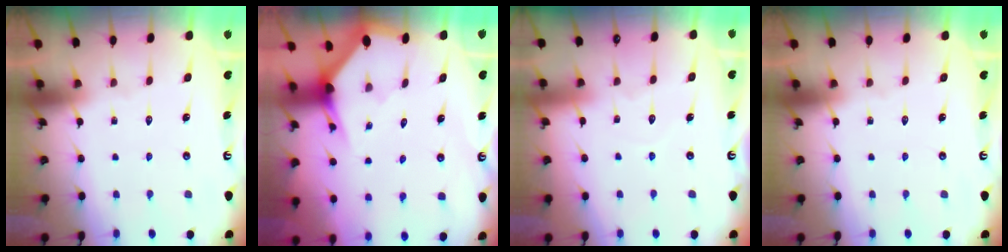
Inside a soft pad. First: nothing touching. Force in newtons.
{"total": 2.8, "press": 2.8, "slide": 0.1}
{"total": 3.6, "press": 3.6, "slide": 0.3}
{"total": 0.0}